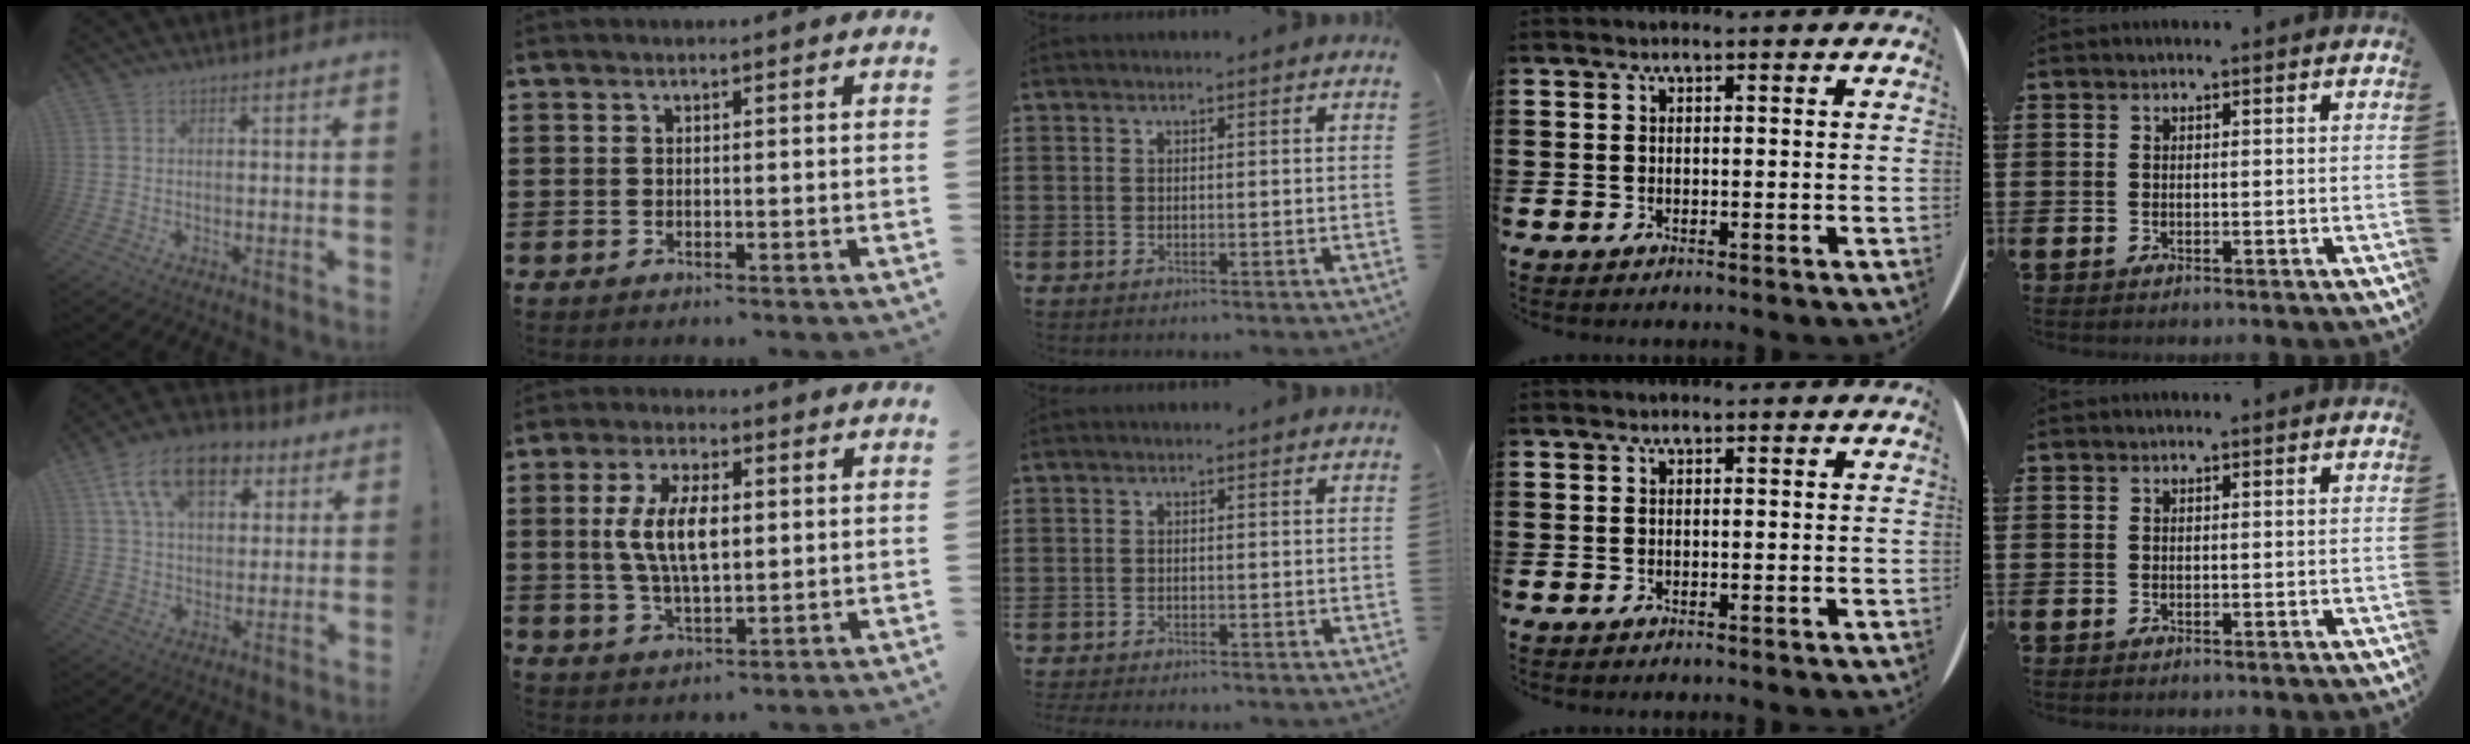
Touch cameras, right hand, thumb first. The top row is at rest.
{"thumb": {"total": 16.6, "force": [8.1, 10.2, 10.4], "torque": [-0.175, -0.026, 0.149]}, "index": {"total": 8.5, "force": [0.8, 3.5, 7.7], "torque": [-0.168, 0.004, 0.008]}, "middle": {"total": 1.3, "force": [-1.3, 0.2, 0.0], "torque": [-0.004, 0.003, -0.028]}}